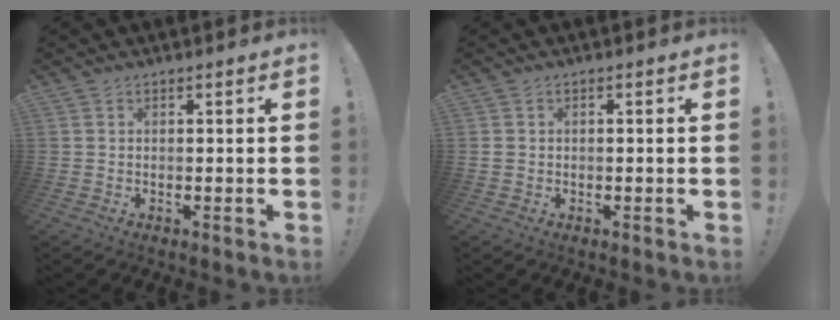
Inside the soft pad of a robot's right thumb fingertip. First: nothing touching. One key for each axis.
{"total": 1.2, "fx": -0.4, "fy": 0.9, "fz": 0.7, "tx": -0.012, "ty": 0.004, "tz": -0.008}